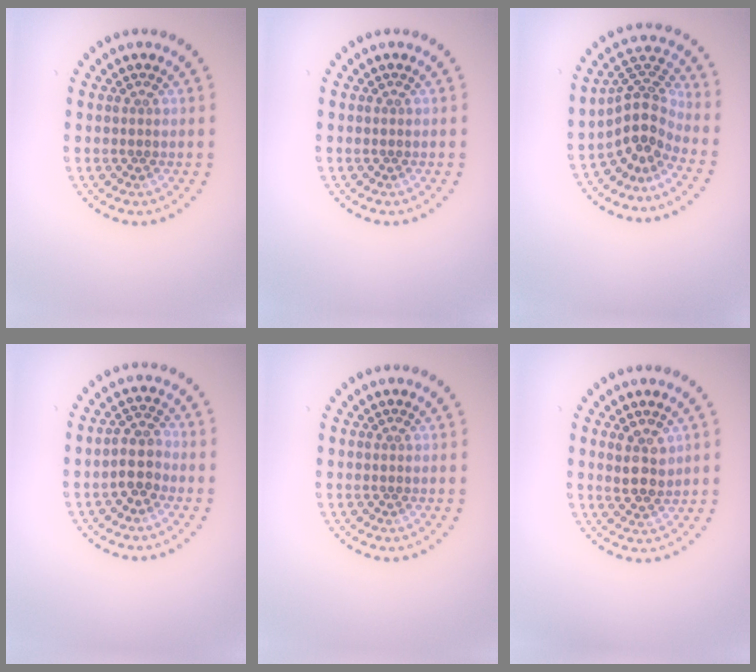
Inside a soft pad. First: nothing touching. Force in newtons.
{"total": 0.0}
{"total": 4.0, "press": 2.7, "slide": 2.9}
{"total": 2.6, "press": 2.3, "slide": 1.3}
{"total": 0.0}
{"total": 2.6, "press": 2.4, "slide": 1.1}